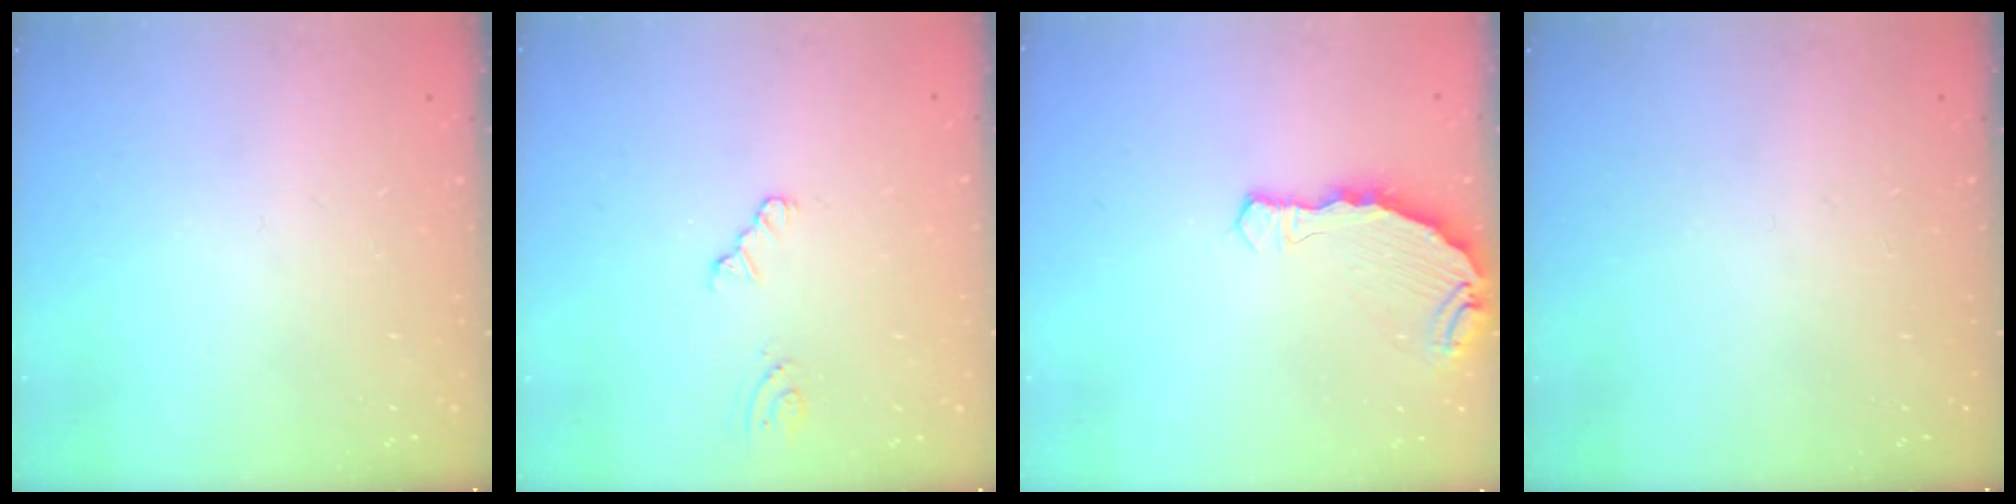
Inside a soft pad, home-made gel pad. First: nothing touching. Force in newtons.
{"total": 1.6, "press": 1.6, "slide": 0.3}
{"total": 8.0, "press": 6.5, "slide": 4.6}
{"total": 0.0}